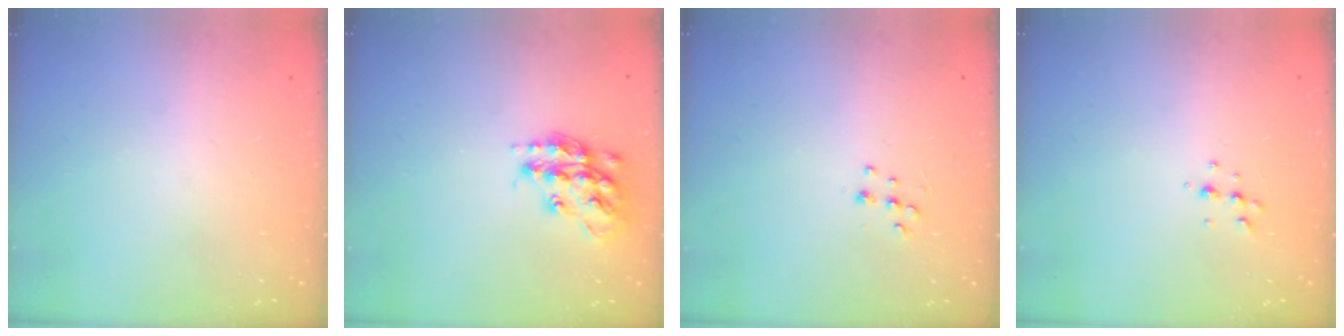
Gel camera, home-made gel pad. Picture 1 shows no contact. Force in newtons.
{"total": 16.1, "press": 16.1, "slide": 1.0}
{"total": 5.3, "press": 5.2, "slide": 0.7}
{"total": 4.7, "press": 4.6, "slide": 0.9}